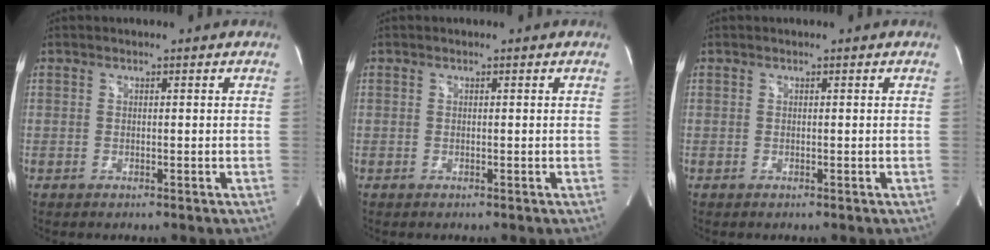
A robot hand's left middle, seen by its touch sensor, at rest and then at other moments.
{"total": 0.0}
{"total": 0.0}